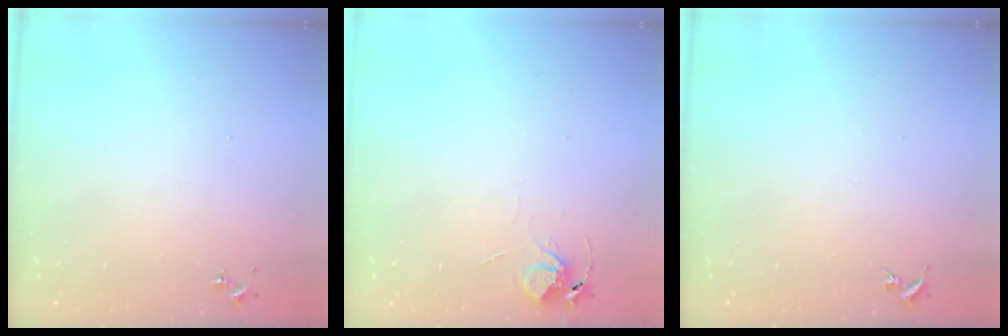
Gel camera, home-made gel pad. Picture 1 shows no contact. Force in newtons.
{"total": 5.7, "press": 5.7, "slide": 0.3}
{"total": 0.0}